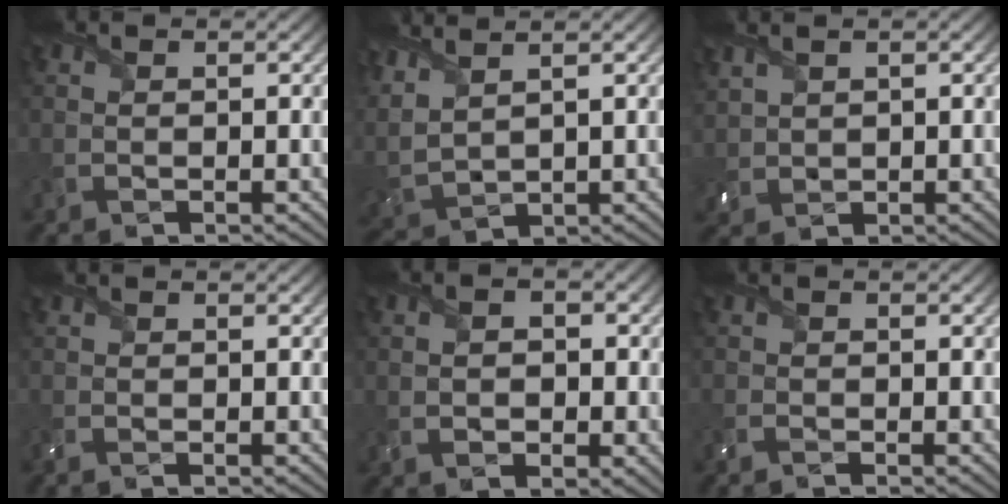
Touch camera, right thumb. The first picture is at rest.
{"total": 6.3, "force": [3.9, 2.7, 4.1], "torque": [-0.143, 0.009, 0.086]}
{"total": 2.7, "force": [1.7, 1.6, 1.3], "torque": [-0.047, 0.004, 0.038]}
{"total": 1.1, "force": [-0.5, 0.6, 0.7], "torque": [-0.020, -0.002, -0.012]}
{"total": 4.1, "force": [-0.3, 3.0, 2.8], "torque": [-0.030, 0.001, -0.017]}
{"total": 1.7, "force": [-1.2, 0.7, 0.9], "torque": [-0.024, -0.005, -0.027]}